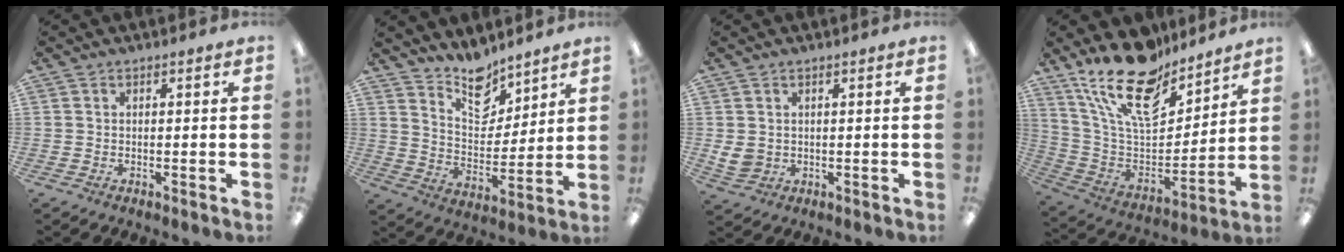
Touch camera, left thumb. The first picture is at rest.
{"total": 12.1, "force": [10.3, 5.3, 3.4], "torque": [-0.050, -0.076, 0.194]}
{"total": 3.7, "force": [1.4, 3.0, 1.7], "torque": [-0.034, -0.007, 0.027]}
{"total": 21.5, "force": [15.5, 9.3, 11.5], "torque": [-0.216, -0.096, 0.282]}